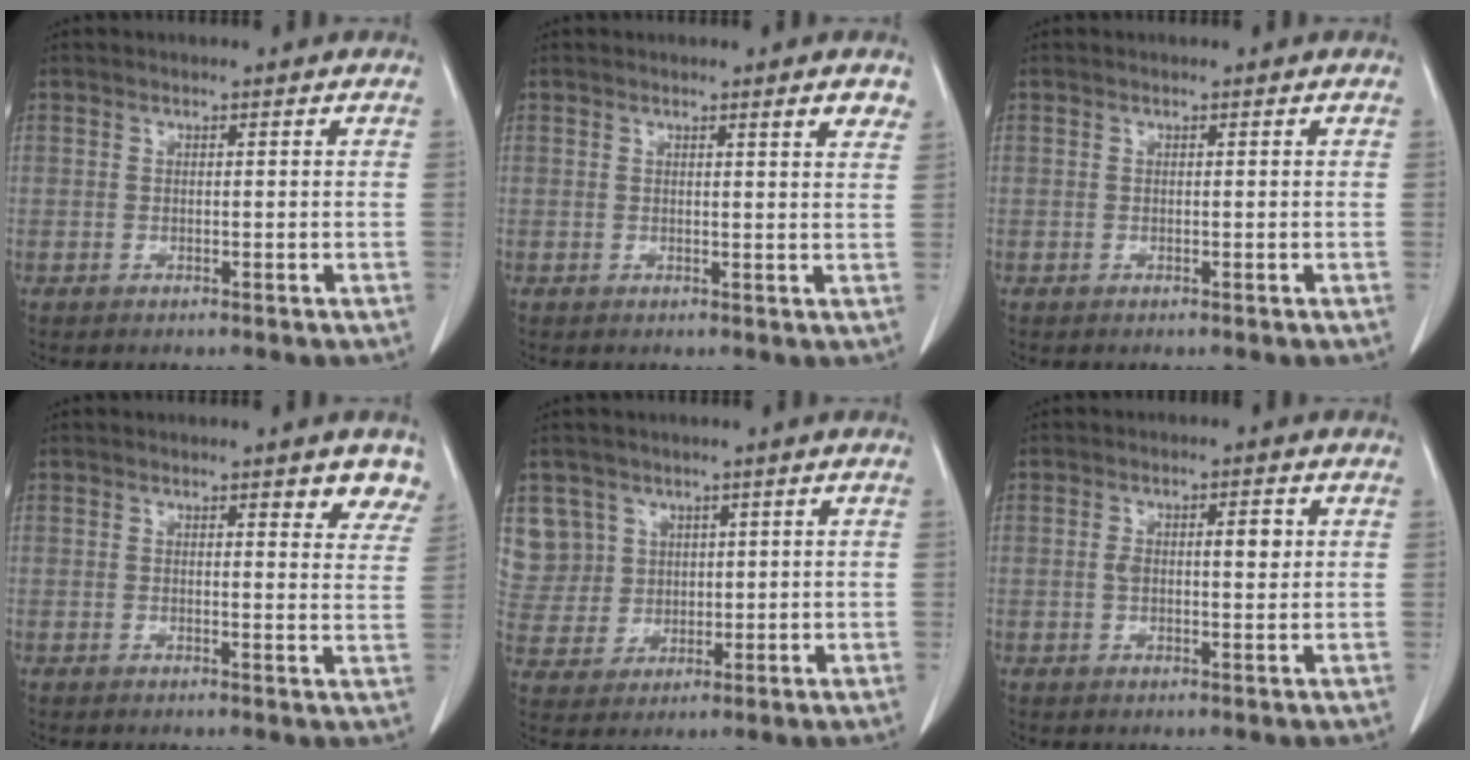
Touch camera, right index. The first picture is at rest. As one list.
[{"total": 2.9, "force": [2.2, 0.2, 1.9], "torque": [-0.023, -0.008, 0.017]}, {"total": 0.0}, {"total": 5.0, "force": [4.0, 1.2, 2.8], "torque": [-0.021, -0.011, 0.032]}, {"total": 8.3, "force": [3.7, 7.4, -0.1], "torque": [-0.004, 0.024, 0.091]}, {"total": 4.5, "force": [0.6, 1.5, 4.2], "torque": [-0.079, 0.010, 0.014]}]